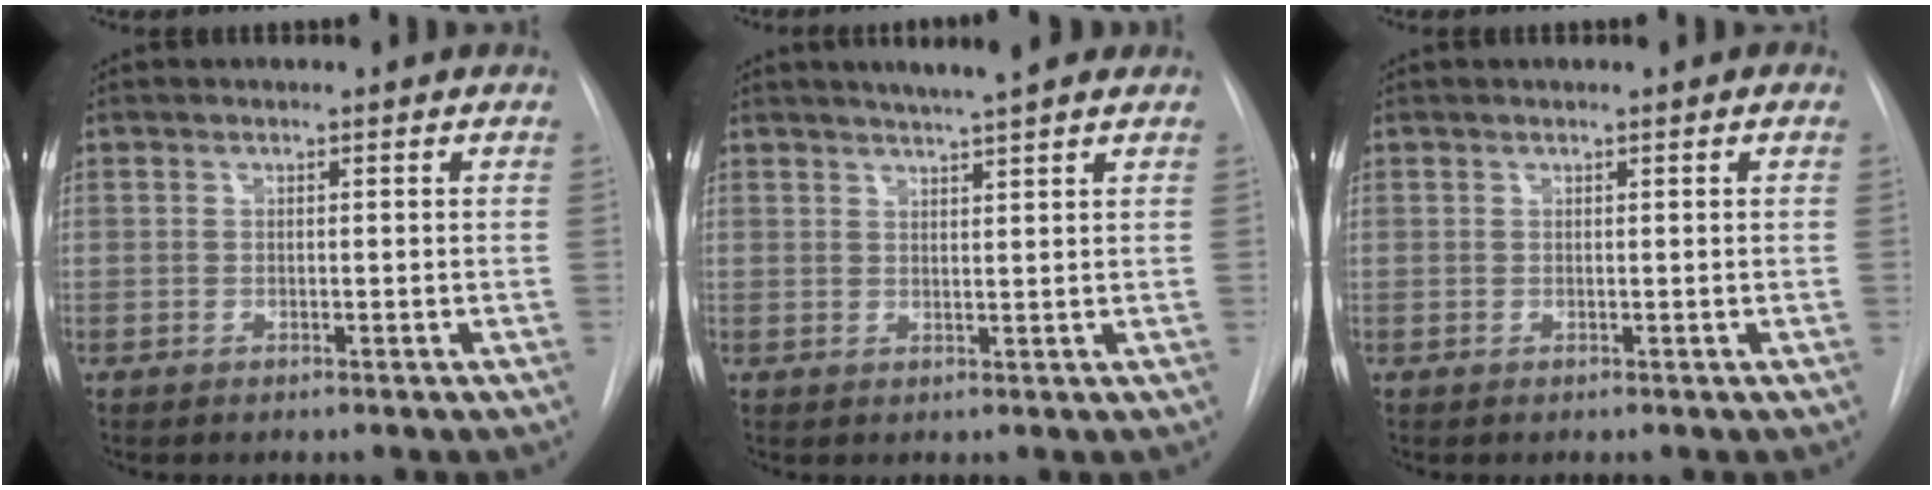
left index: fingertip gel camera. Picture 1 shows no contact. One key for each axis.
{"total": 6.1, "fx": 5.1, "fy": 0.2, "fz": 3.3, "tx": -0.052, "ty": 0.016, "tz": 0.070}
{"total": 0.8, "fx": 0.4, "fy": 0.0, "fz": 0.7, "tx": -0.009, "ty": 0.003, "tz": 0.004}